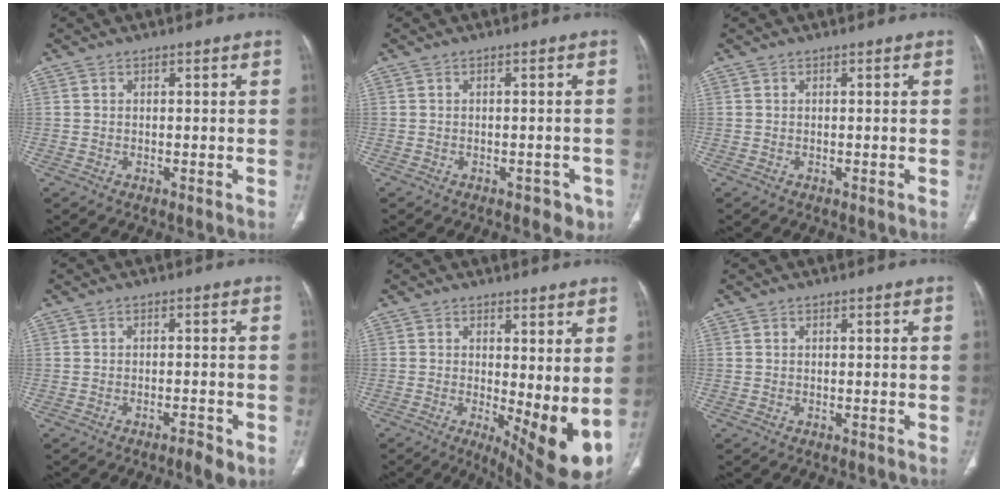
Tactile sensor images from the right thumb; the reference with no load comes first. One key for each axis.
{"total": 3.9, "fx": -2.5, "fy": 2.2, "fz": 2.1, "tx": -0.014, "ty": 0.010, "tz": -0.025}
{"total": 0.0}
{"total": 3.0, "fx": -1.7, "fy": 0.7, "fz": 2.4, "tx": -0.045, "ty": 0.009, "tz": -0.023}
{"total": 11.2, "fx": 0.3, "fy": 4.0, "fz": 10.5, "tx": -0.143, "ty": -0.025, "tz": 0.019}
{"total": 0.0}